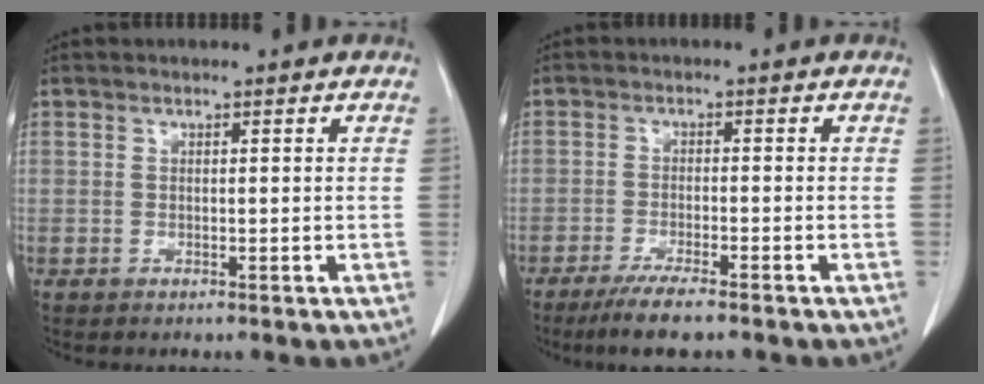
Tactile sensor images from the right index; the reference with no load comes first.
{"total": 6.0, "force": [-4.6, 0.4, 3.9], "torque": [-0.068, -0.015, -0.076]}